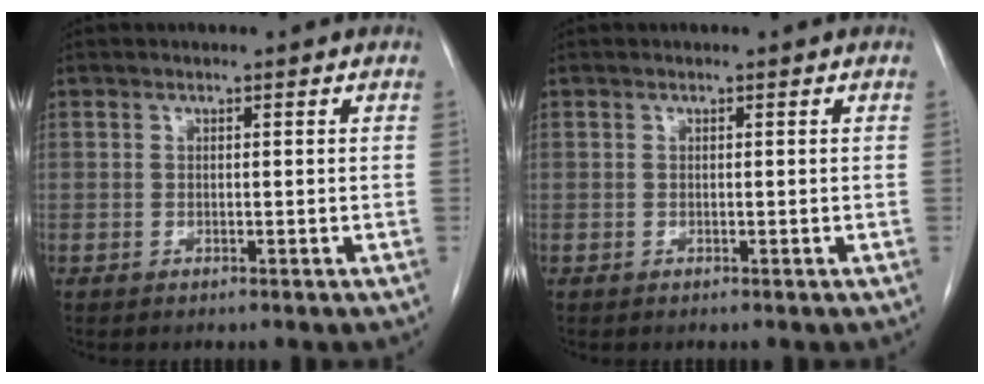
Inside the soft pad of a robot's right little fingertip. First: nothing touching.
{"total": 0.0}